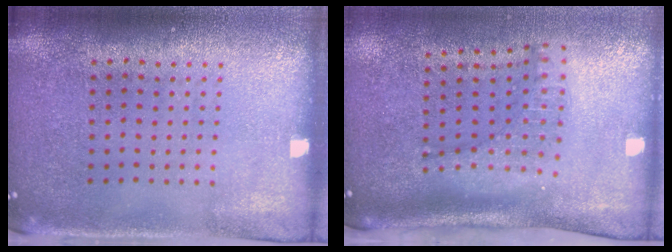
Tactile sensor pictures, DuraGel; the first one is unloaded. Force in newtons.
{"total": 1.6, "press": 1.3, "slide": 0.9}